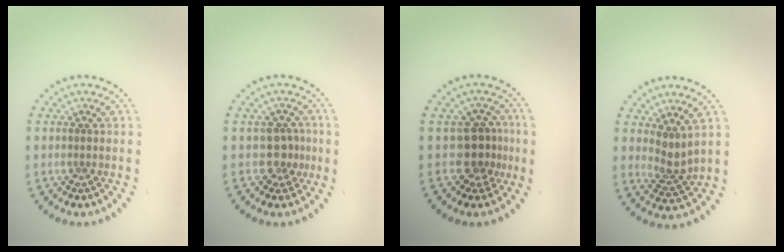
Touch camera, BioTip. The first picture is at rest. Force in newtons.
{"total": 1.9, "press": 1.6, "slide": 1.1}
{"total": 2.8, "press": 2.1, "slide": 1.8}
{"total": 2.2, "press": 1.6, "slide": 1.5}